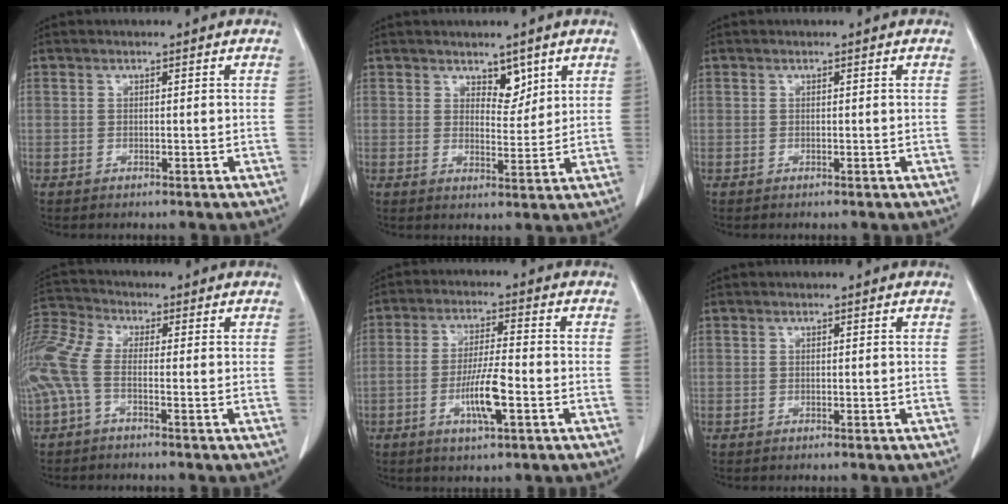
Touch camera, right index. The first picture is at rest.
{"total": 3.6, "force": [2.7, 1.5, 1.8], "torque": [-0.024, -0.010, 0.050]}
{"total": 0.0}
{"total": 10.1, "force": [-2.3, 3.7, 9.1], "torque": [-0.238, 0.024, -0.054]}
{"total": 7.5, "force": [-2.6, 1.0, 6.9], "torque": [-0.132, -0.002, -0.047]}
{"total": 0.0}